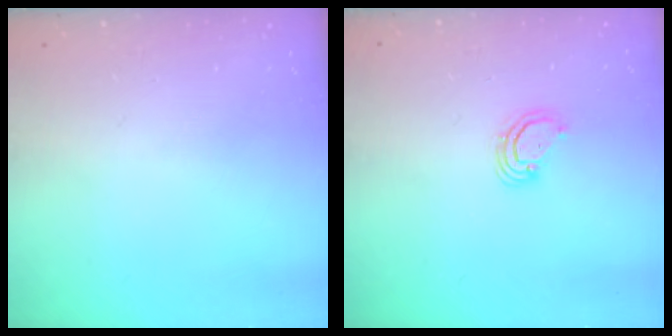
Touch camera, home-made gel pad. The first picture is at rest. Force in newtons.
{"total": 3.7, "press": 3.7, "slide": 0.3}